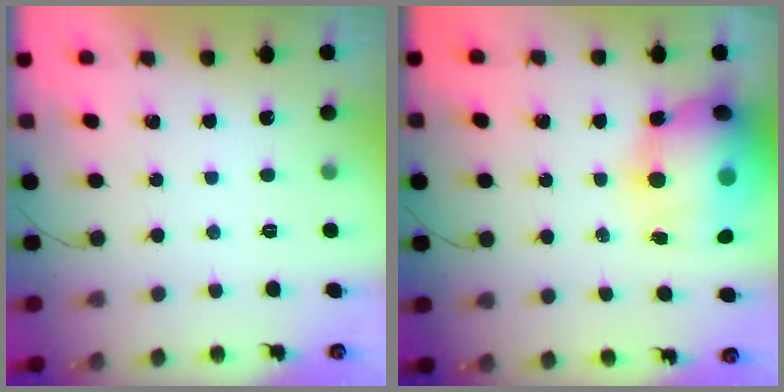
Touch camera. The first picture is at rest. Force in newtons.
{"total": 21.3, "press": 19.3, "slide": 8.9}